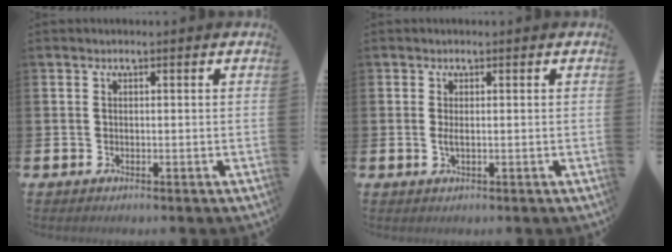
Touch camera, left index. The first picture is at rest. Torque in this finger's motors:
{"motor_torque": [0.36, 0.01, 0.02, 0.07]}